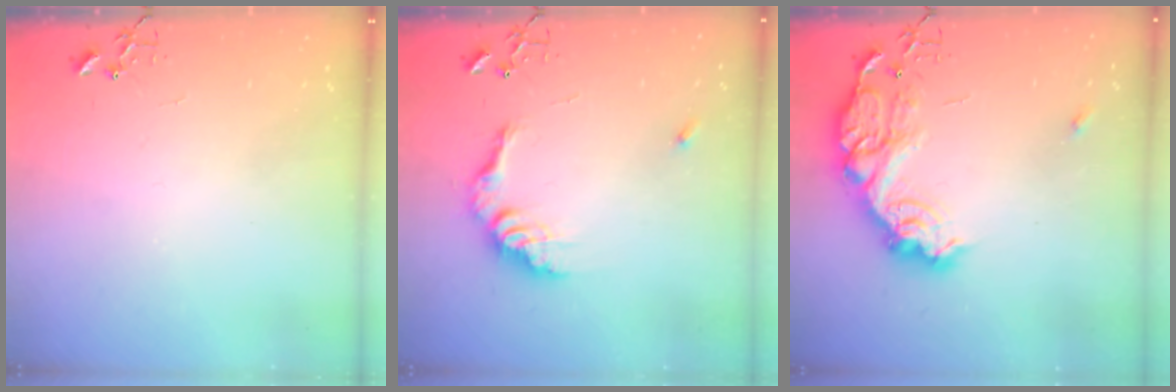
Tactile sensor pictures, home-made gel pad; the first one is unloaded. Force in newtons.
{"total": 13.3, "press": 13.2, "slide": 1.1}
{"total": 18.7, "press": 18.7, "slide": 1.3}